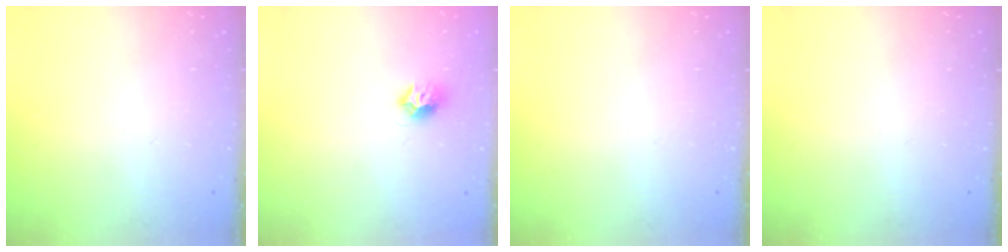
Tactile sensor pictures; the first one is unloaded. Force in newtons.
{"total": 7.6, "press": 7.6, "slide": 0.4}
{"total": 0.0}
{"total": 0.0}